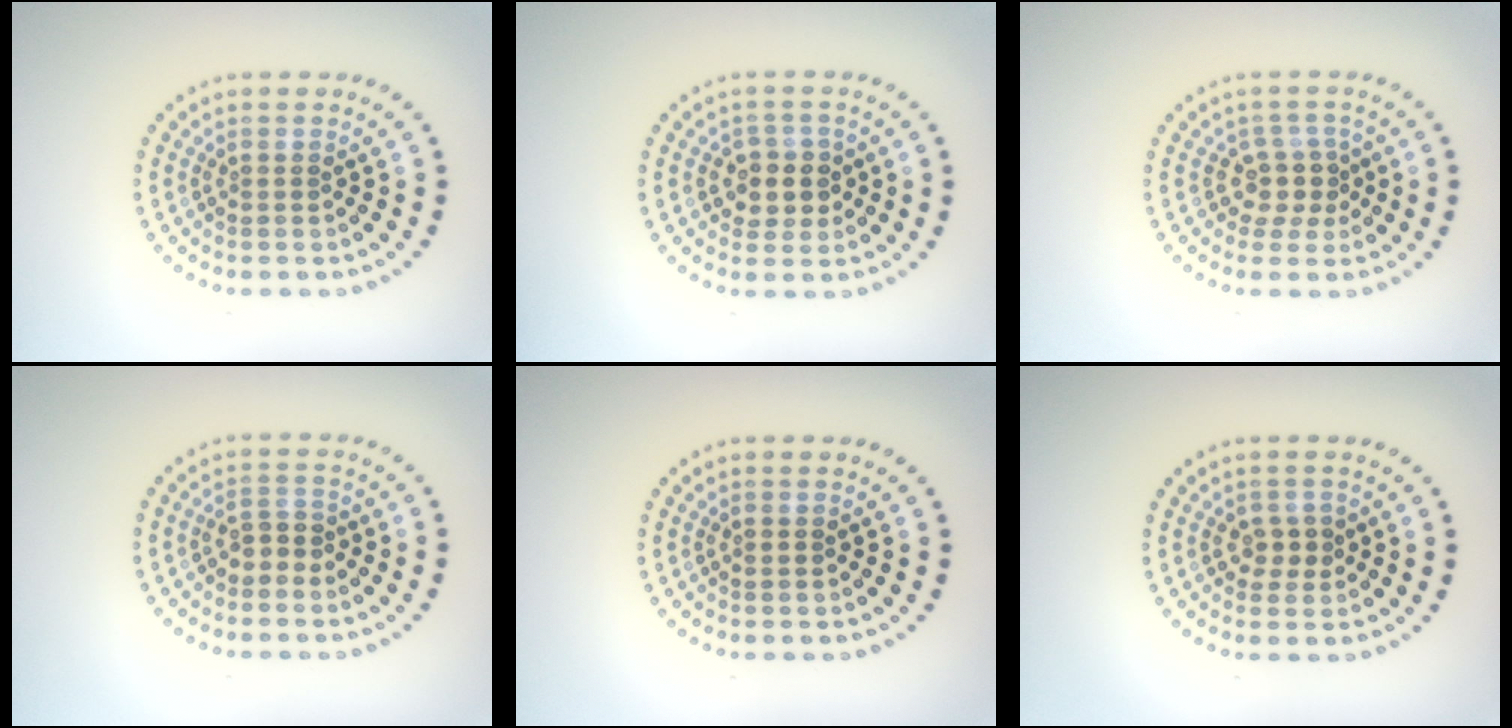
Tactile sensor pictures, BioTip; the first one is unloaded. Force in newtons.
{"total": 2.8, "press": 2.7, "slide": 0.9}
{"total": 2.5, "press": 1.9, "slide": 1.6}
{"total": 1.8, "press": 1.6, "slide": 0.8}
{"total": 0.5, "press": 0.5, "slide": 0.1}
{"total": 1.9, "press": 1.8, "slide": 0.5}